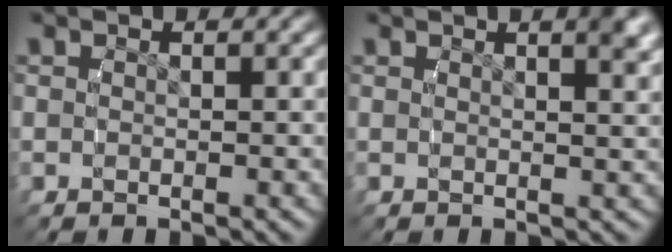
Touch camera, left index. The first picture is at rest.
{"total": 1.9, "force": [1.0, 0.0, 1.6], "torque": [-0.018, 0.002, 0.017]}